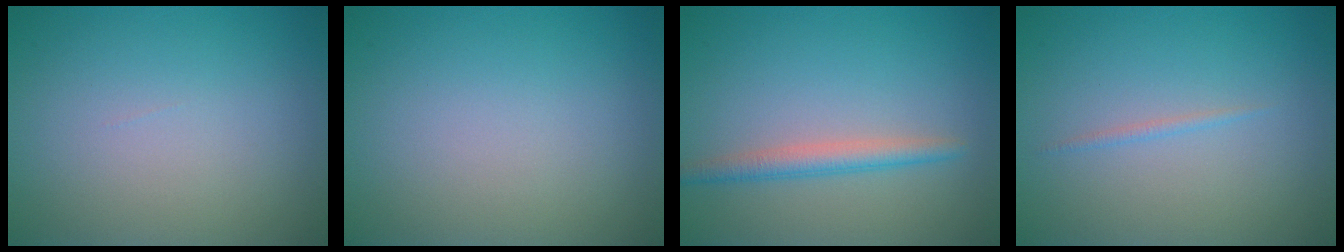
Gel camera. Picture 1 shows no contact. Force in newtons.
{"total": 0.0}
{"total": 2.3, "press": 2.3, "slide": 0.1}
{"total": 0.6, "press": 0.6, "slide": 0.0}